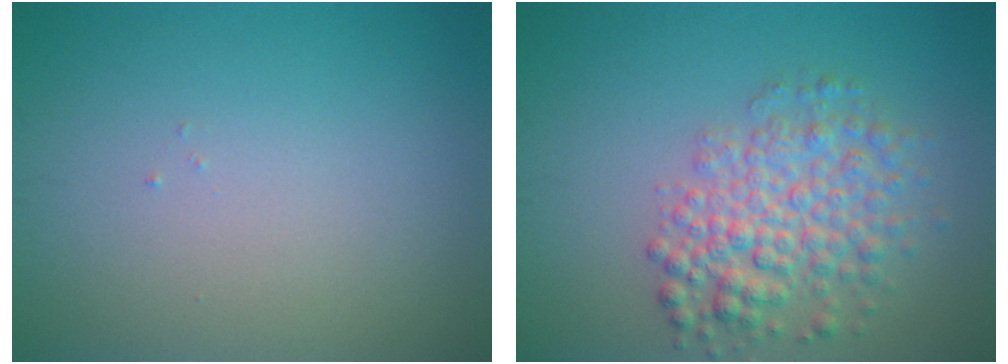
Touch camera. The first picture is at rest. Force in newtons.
{"total": 5.0, "press": 5.0, "slide": 0.1}